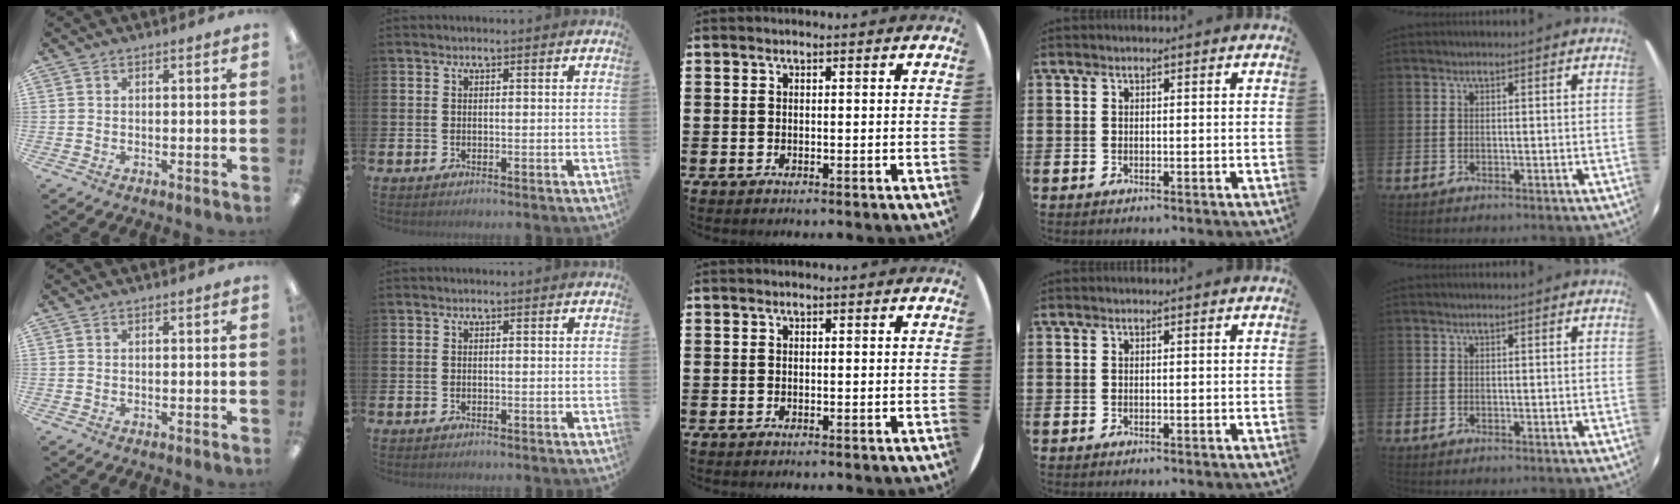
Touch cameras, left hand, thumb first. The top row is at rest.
{}